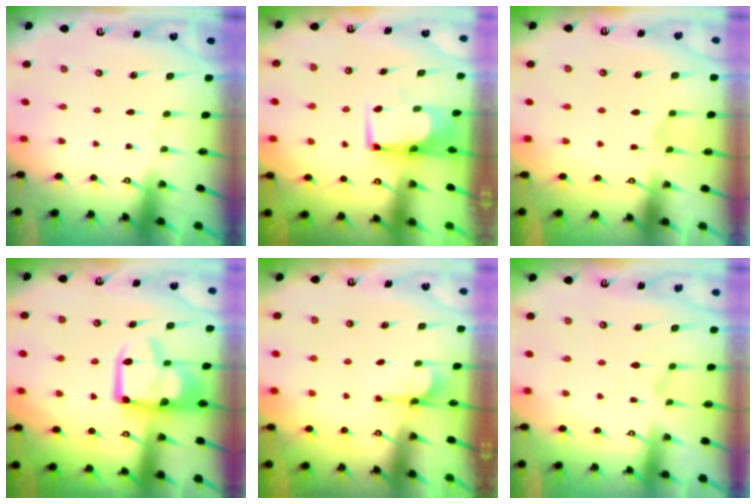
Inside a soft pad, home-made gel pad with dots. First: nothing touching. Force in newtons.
{"total": 1.6, "press": 1.5, "slide": 0.2}
{"total": 2.8, "press": 2.6, "slide": 1.2}
{"total": 9.5, "press": 9.4, "slide": 1.6}
{"total": 2.9, "press": 2.7, "slide": 1.1}
{"total": 1.3, "press": 0.6, "slide": 1.2}